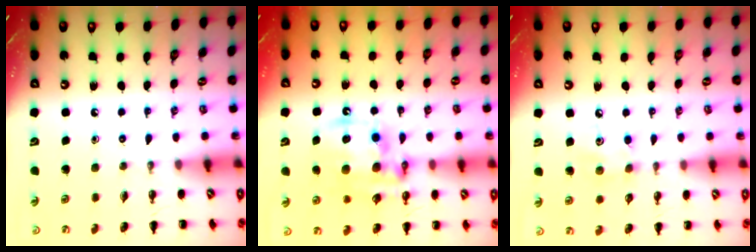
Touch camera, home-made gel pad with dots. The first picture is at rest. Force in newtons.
{"total": 14.6, "press": 14.1, "slide": 3.6}
{"total": 5.0, "press": 4.9, "slide": 0.9}